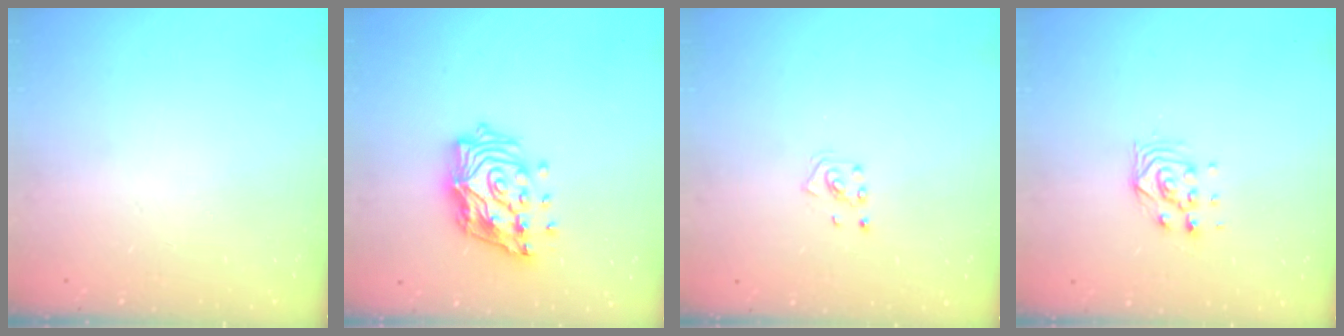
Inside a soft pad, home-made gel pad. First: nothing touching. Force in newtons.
{"total": 16.1, "press": 16.0, "slide": 2.3}
{"total": 2.1, "press": 2.0, "slide": 0.3}
{"total": 7.4, "press": 7.3, "slide": 0.6}